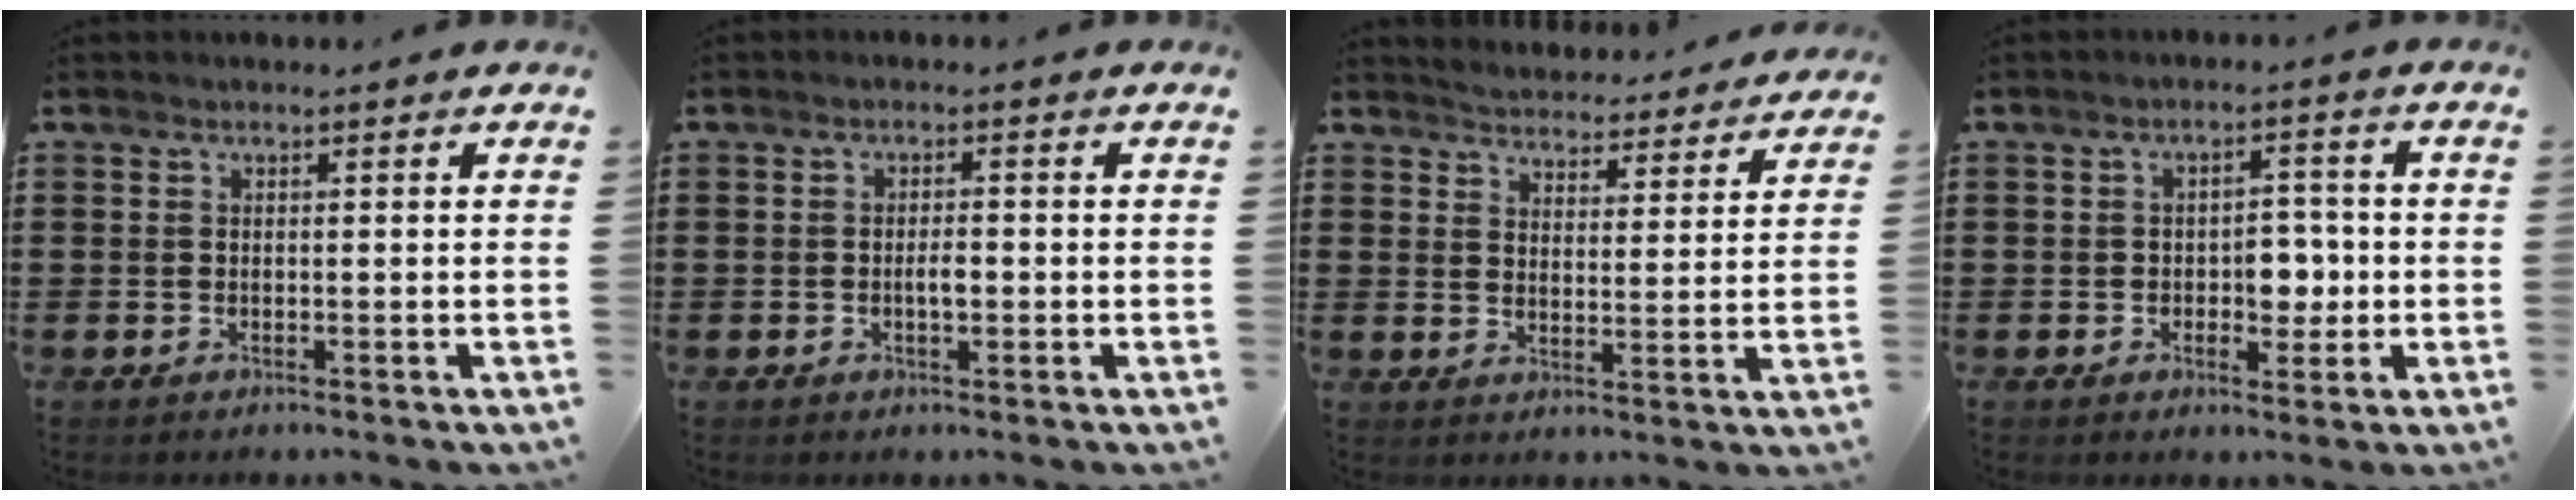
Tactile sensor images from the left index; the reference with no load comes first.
{"total": 2.3, "force": [-0.3, 0.8, 2.1], "torque": [-0.041, 0.003, -0.007]}
{"total": 3.9, "force": [3.8, -0.3, -0.6], "torque": [-0.011, -0.031, 0.063]}
{"total": 4.7, "force": [-0.7, 3.1, 3.5], "torque": [-0.062, 0.005, -0.017]}